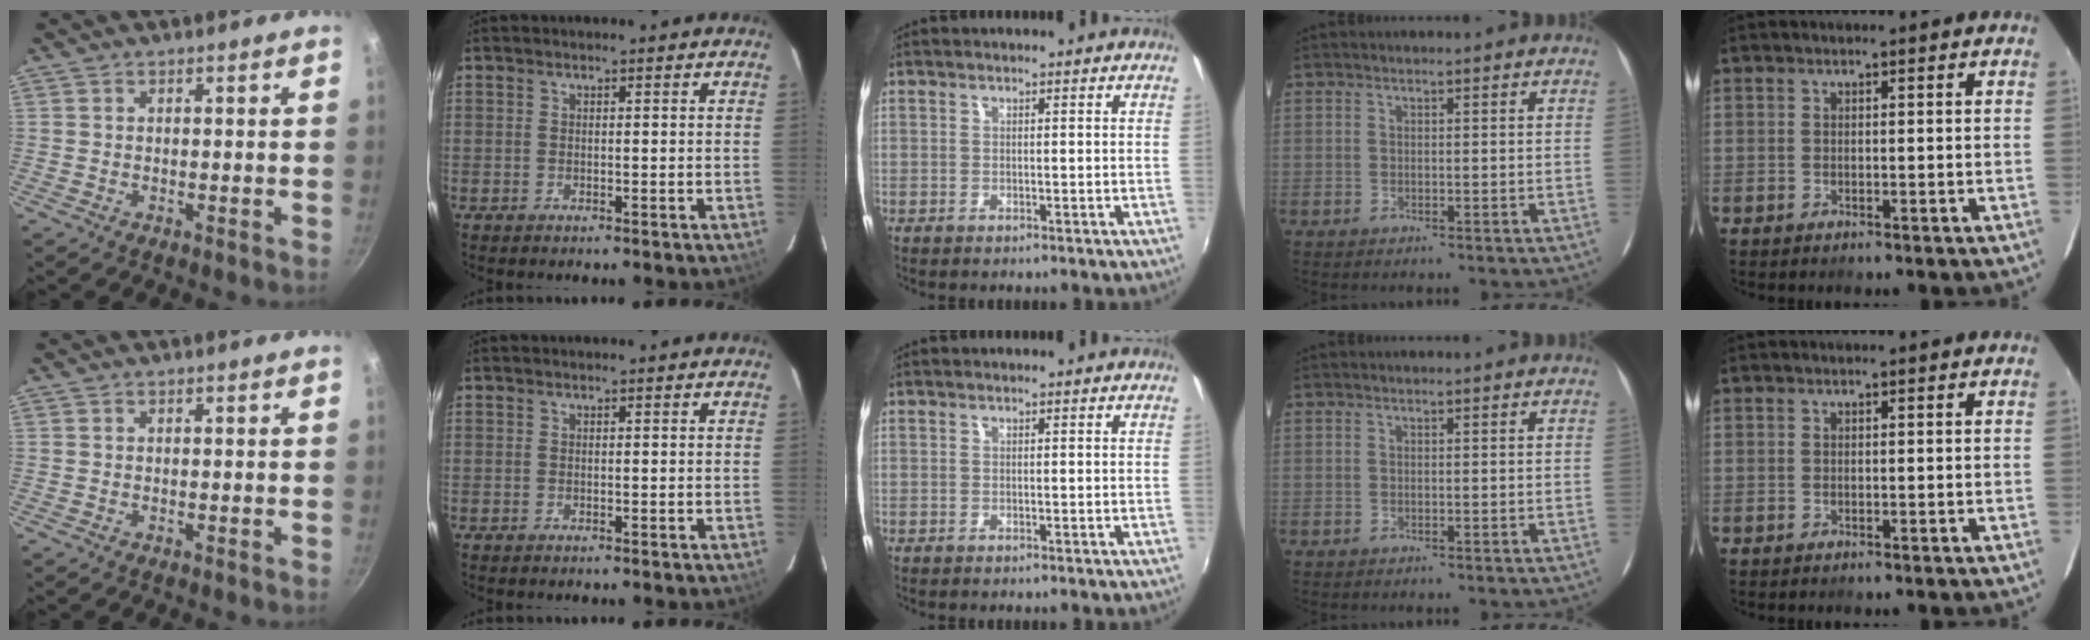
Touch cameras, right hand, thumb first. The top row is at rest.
{}